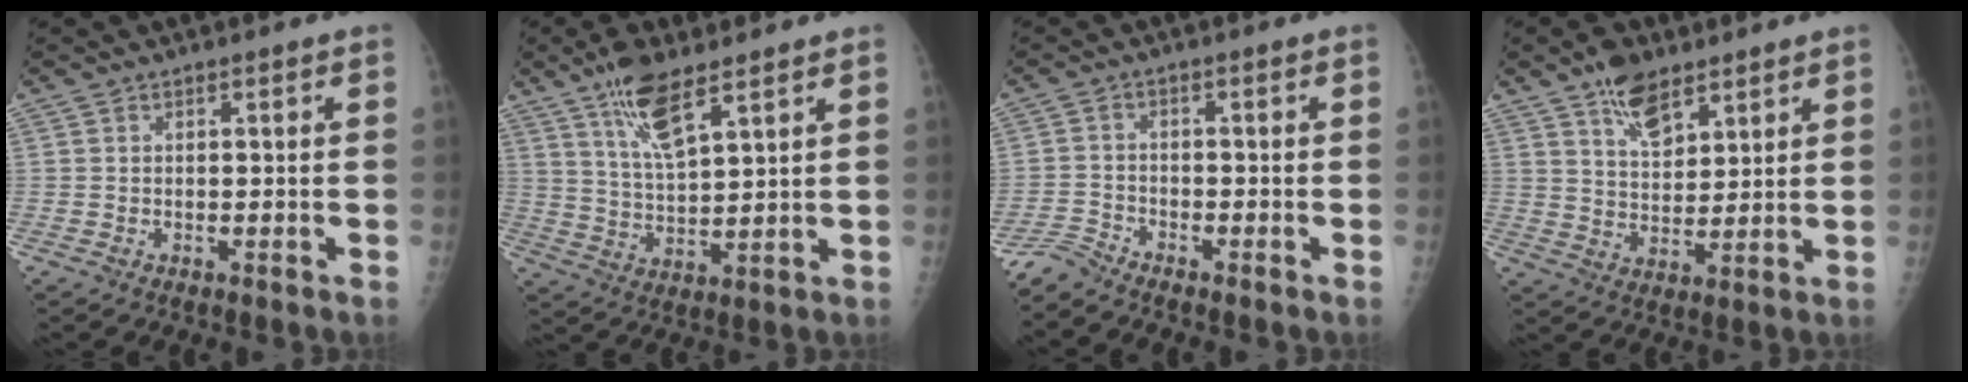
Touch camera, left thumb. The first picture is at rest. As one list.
[{"total": 9.6, "force": [6.1, 2.9, 6.8], "torque": [-0.120, -0.028, 0.122]}, {"total": 3.0, "force": [-3.0, -0.2, -0.2], "torque": [-0.003, -0.005, -0.069]}, {"total": 8.7, "force": [5.6, 4.5, 4.8], "torque": [-0.058, -0.032, 0.102]}]